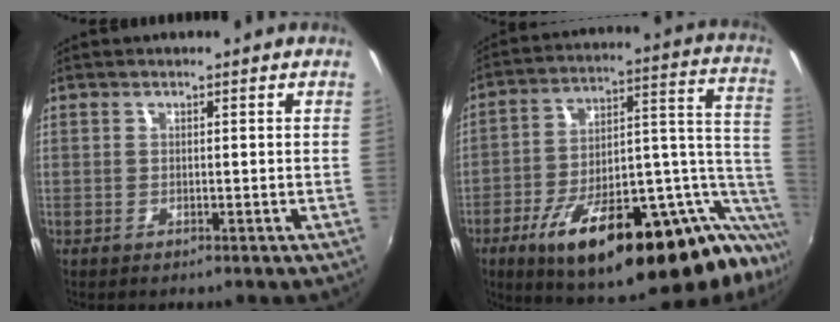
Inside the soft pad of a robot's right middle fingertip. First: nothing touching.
{"total": 30.7, "force": [-18.0, 8.7, 23.3], "torque": [-0.318, -0.008, -0.269]}